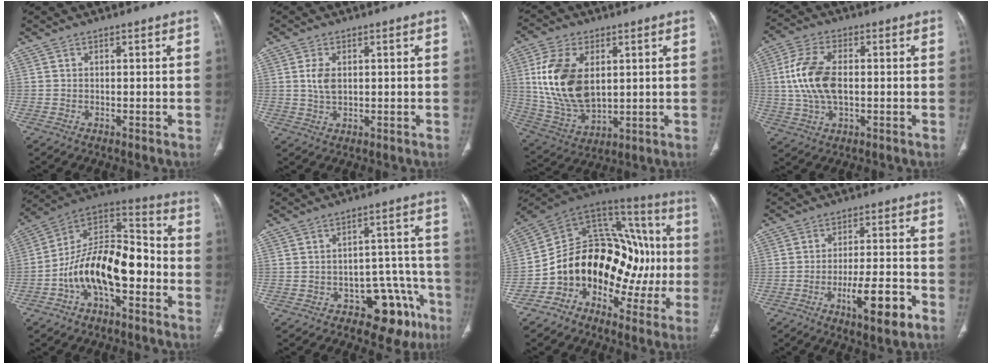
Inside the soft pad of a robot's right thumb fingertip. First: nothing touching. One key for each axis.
{"total": 3.9, "fx": 0.8, "fy": 2.3, "fz": 3.0, "tx": -0.061, "ty": -0.003, "tz": 0.017}
{"total": 17.0, "fx": 3.3, "fy": 10.2, "fz": 13.2, "tx": -0.251, "ty": -0.015, "tz": 0.076}
{"total": 11.4, "fx": 0.5, "fy": 6.3, "fz": 9.5, "tx": -0.201, "ty": 0.008, "tz": 0.011}
{"total": 18.0, "fx": -5.4, "fy": 9.3, "fz": 14.5, "tx": -0.223, "ty": 0.073, "tz": -0.093}
{"total": 11.4, "fx": -6.6, "fy": 6.7, "fz": 6.6, "tx": -0.030, "ty": 0.065, "tz": -0.081}
{"total": 24.7, "fx": -4.0, "fy": 17.0, "fz": 17.4, "tx": -0.218, "ty": 0.094, "tz": -0.060}
{"total": 10.1, "fx": -4.8, "fy": 2.5, "fz": 8.5, "tx": -0.138, "ty": 0.020, "tz": -0.071}